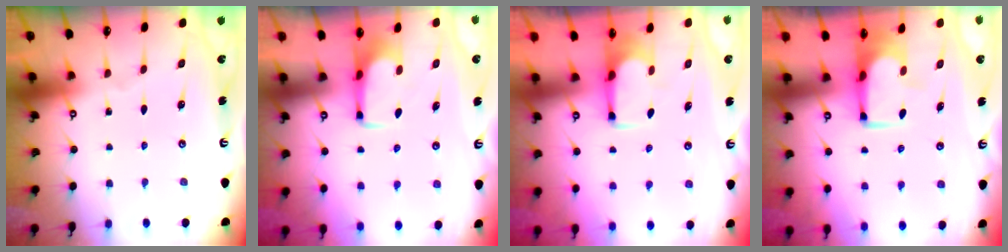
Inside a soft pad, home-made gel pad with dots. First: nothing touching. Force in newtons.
{"total": 1.6, "press": 1.5, "slide": 0.4}
{"total": 1.8, "press": 1.6, "slide": 0.8}
{"total": 1.9, "press": 1.9, "slide": 0.2}